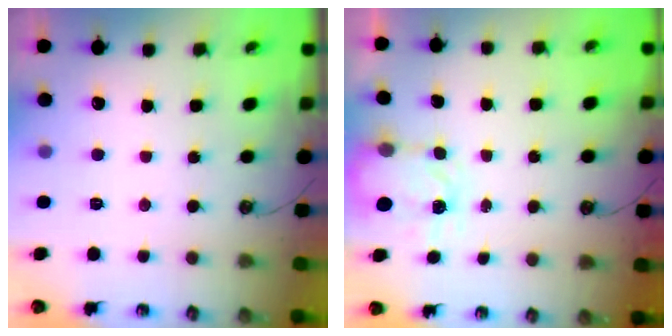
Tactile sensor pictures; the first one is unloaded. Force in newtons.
{"total": 3.6, "press": 3.6, "slide": 0.6}